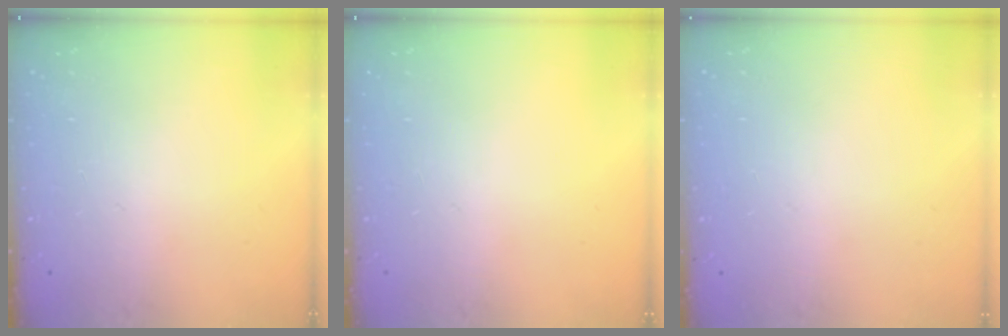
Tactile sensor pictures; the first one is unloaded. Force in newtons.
{"total": 0.0}
{"total": 0.0}